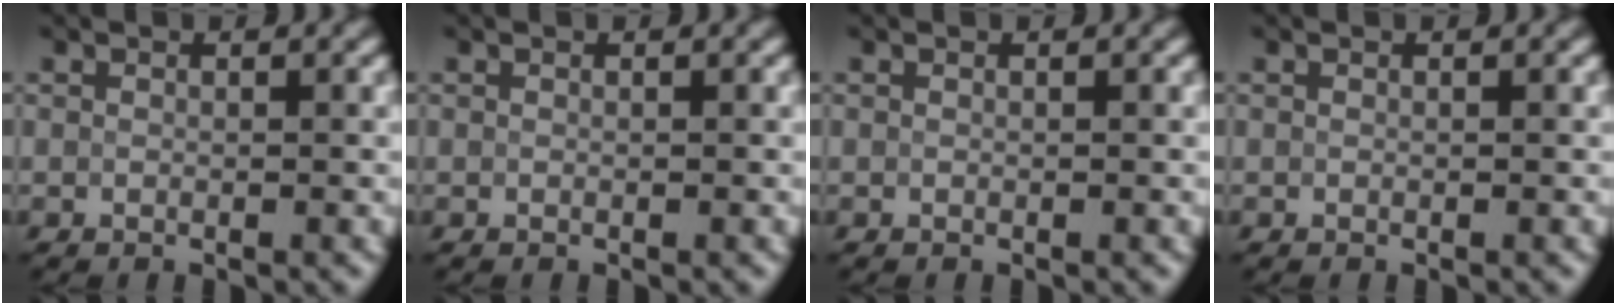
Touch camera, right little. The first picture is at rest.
{"total": 0.0}
{"total": 0.0}
{"total": 0.0}